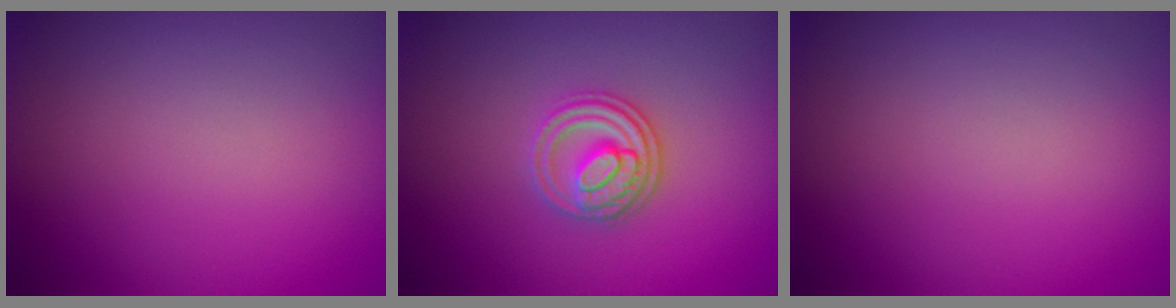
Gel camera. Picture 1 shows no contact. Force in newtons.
{"total": 3.2, "press": 2.9, "slide": 1.2}
{"total": 0.0}